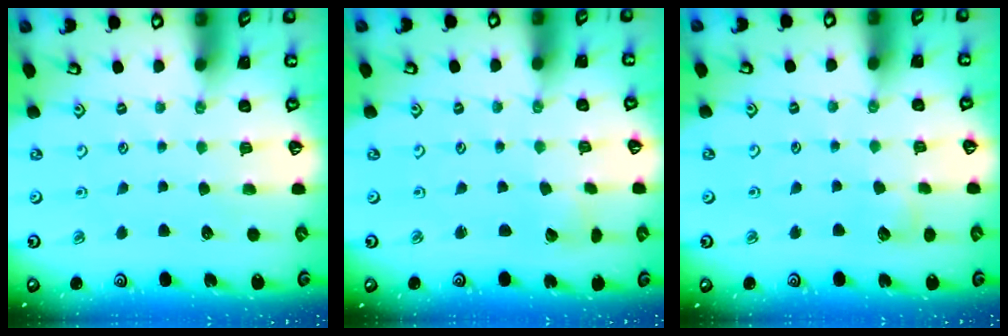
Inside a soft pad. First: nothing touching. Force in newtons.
{"total": 2.4, "press": 2.4, "slide": 0.2}
{"total": 4.8, "press": 4.7, "slide": 0.4}